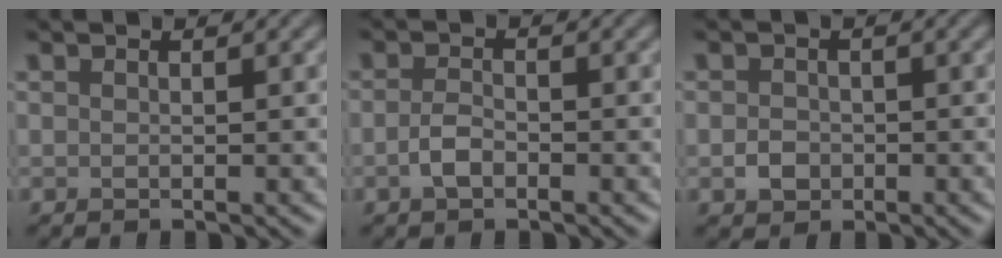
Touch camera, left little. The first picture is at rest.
{"total": 1.8, "force": [-0.8, 1.0, 1.3], "torque": [-0.028, 0.001, -0.020]}
{"total": 1.6, "force": [-0.5, 1.4, 0.7], "torque": [-0.007, -0.001, -0.013]}